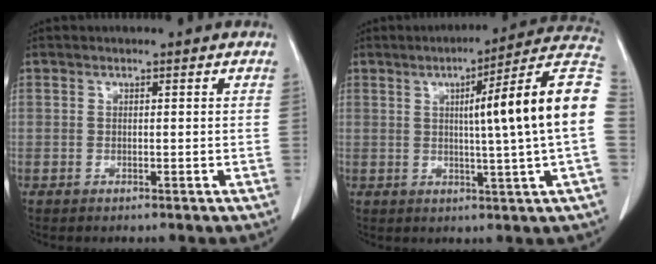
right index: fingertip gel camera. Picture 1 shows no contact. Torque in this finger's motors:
{"motor_torque": [1.39, -0.35, 0.41, 0.11]}